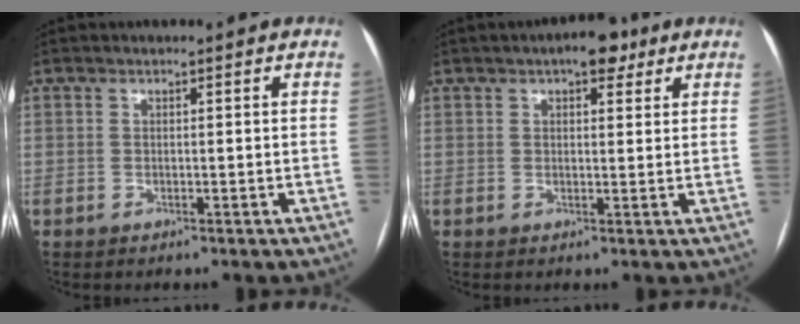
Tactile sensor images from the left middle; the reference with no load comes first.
{"total": 5.0, "force": [3.0, 2.1, 3.4], "torque": [-0.047, 0.017, 0.038]}